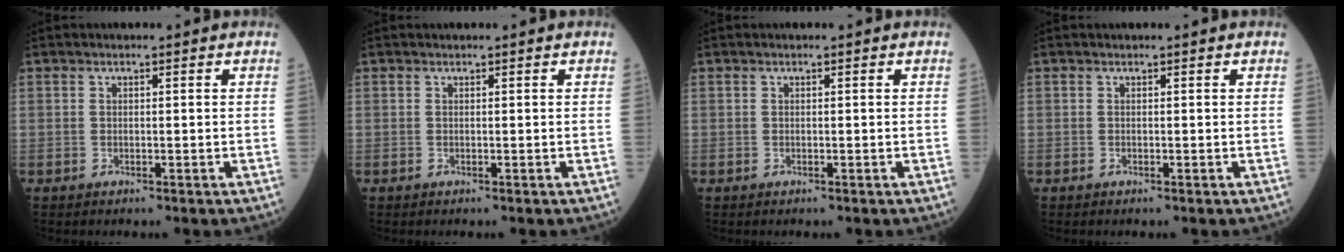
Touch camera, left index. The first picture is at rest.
{"total": 0.0}
{"total": 0.0}
{"total": 0.0}